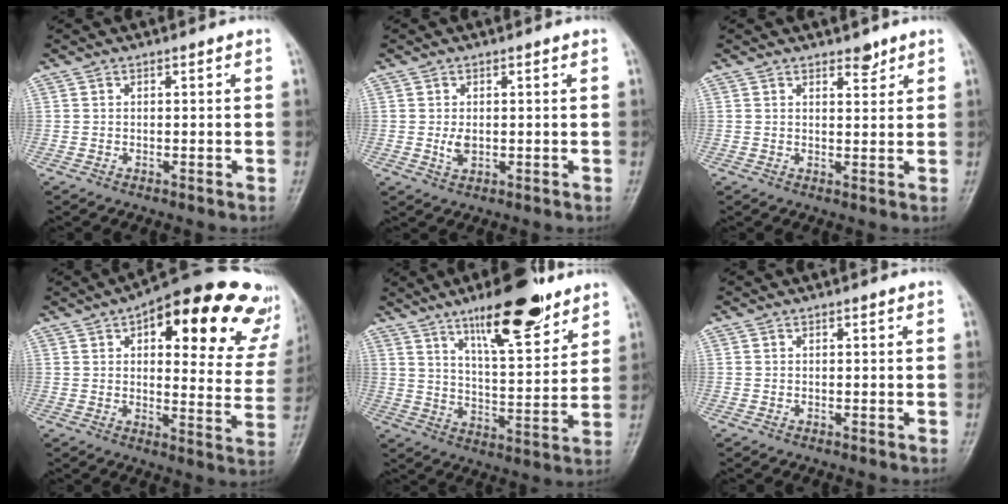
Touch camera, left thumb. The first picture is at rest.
{"total": 2.5, "force": [0.0, 1.6, 1.9], "torque": [-0.034, -0.006, 0.004]}
{"total": 2.5, "force": [2.0, 1.1, 1.1], "torque": [-0.003, -0.014, 0.029]}
{"total": 26.2, "force": [14.8, 10.6, 18.9], "torque": [-0.205, -0.028, 0.176]}
{"total": 16.1, "force": [10.7, 4.6, 11.2], "torque": [-0.147, -0.061, 0.175]}
{"total": 0.0}